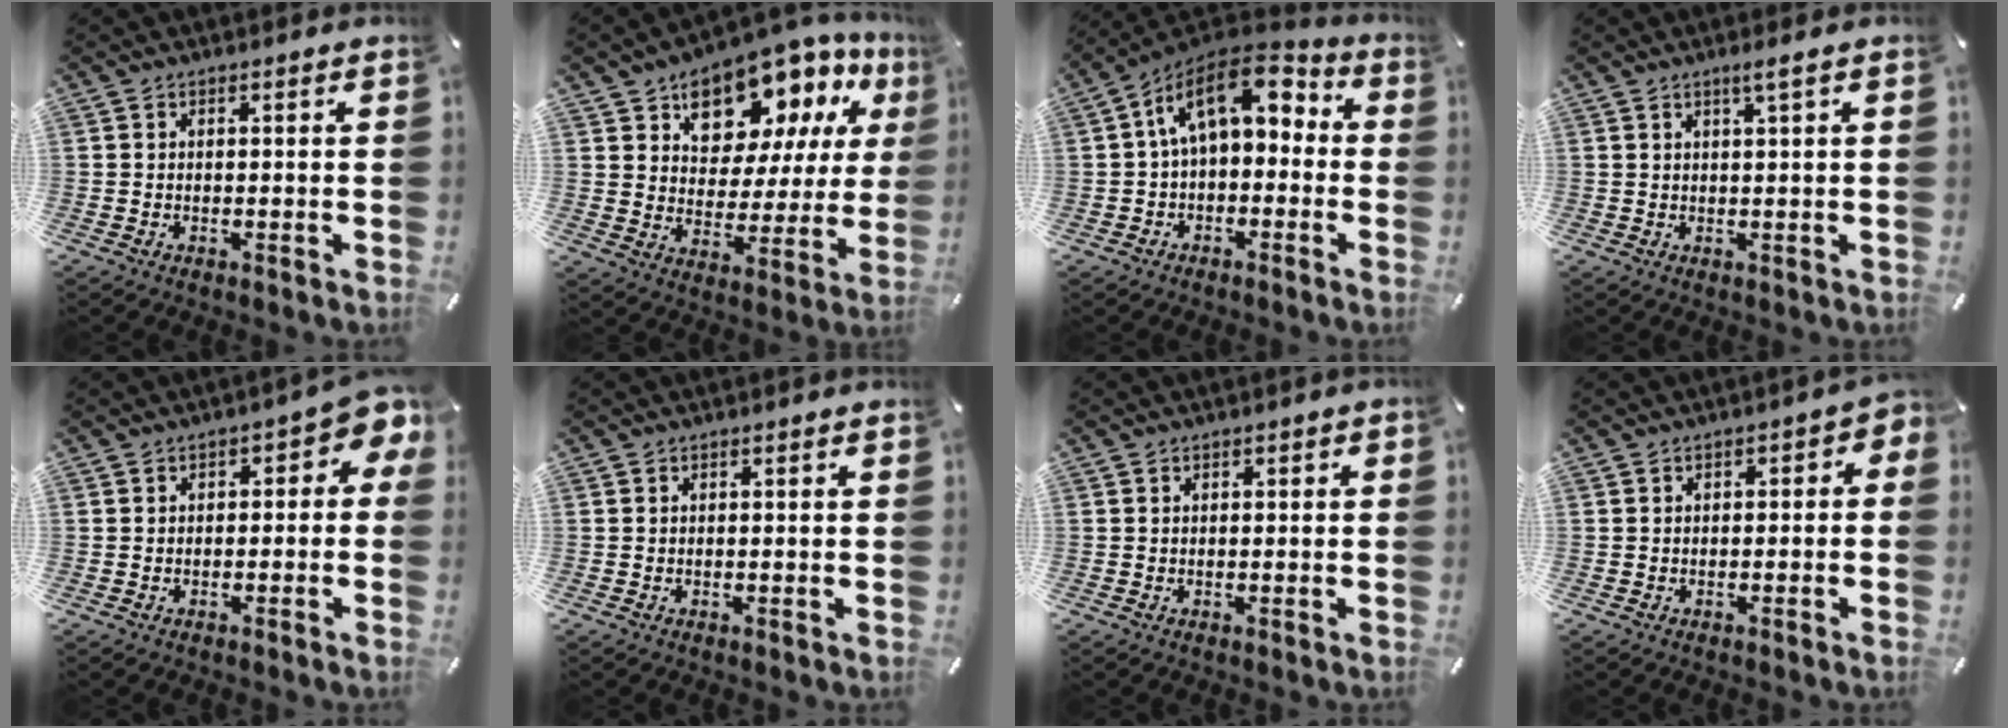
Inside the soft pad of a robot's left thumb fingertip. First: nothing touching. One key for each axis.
{"total": 14.4, "fx": 10.7, "fy": 7.8, "fz": 5.7, "tx": -0.098, "ty": -0.088, "tz": 0.187}
{"total": 12.7, "fx": 4.2, "fy": 7.8, "fz": 9.2, "tx": -0.159, "ty": -0.018, "tz": 0.075}
{"total": 2.7, "fx": 1.5, "fy": 0.0, "fz": 2.3, "tx": -0.045, "ty": -0.002, "tz": 0.025}
{"total": 4.5, "fx": 0.5, "fy": 2.6, "fz": 3.6, "tx": -0.055, "ty": 0.003, "tz": 0.003}
{"total": 0.0}
{"total": 0.5, "fx": -0.1, "fy": 0.4, "fz": 0.3, "tx": -0.005, "ty": 0.001, "tz": -0.002}
{"total": 2.1, "fx": -1.0, "fy": 1.4, "fz": 1.3, "tx": -0.016, "ty": 0.007, "tz": -0.023}